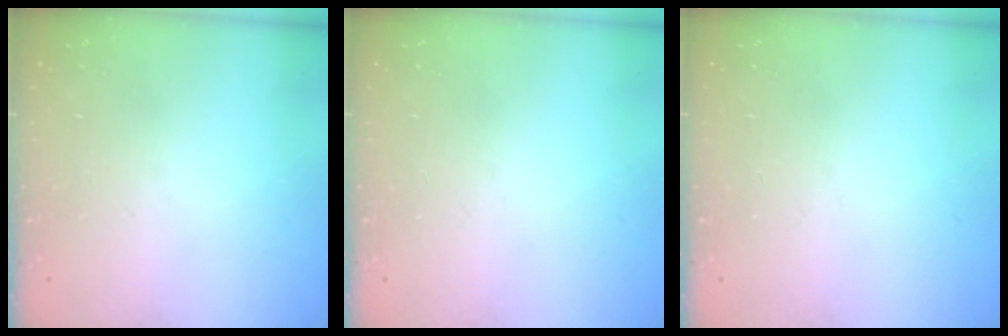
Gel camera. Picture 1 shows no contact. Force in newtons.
{"total": 0.0}
{"total": 0.0}